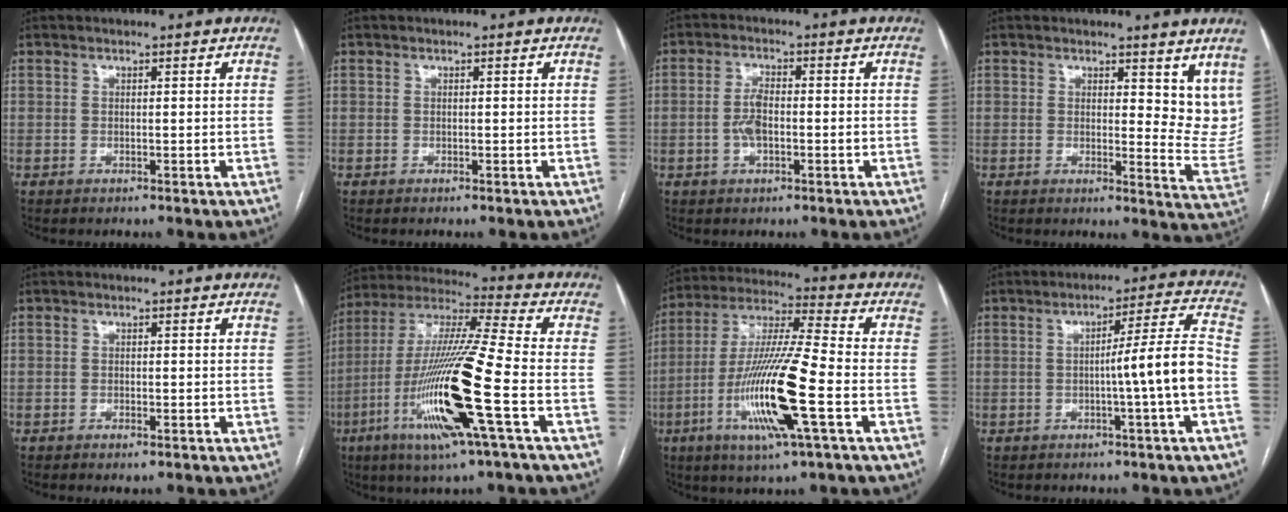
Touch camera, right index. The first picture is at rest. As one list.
[{"total": 0.0}, {"total": 4.0, "force": [-0.8, 1.5, 3.6], "torque": [-0.083, 0.007, -0.014]}, {"total": 8.7, "force": [6.6, 3.7, 4.1], "torque": [-0.031, -0.033, 0.068]}, {"total": 1.1, "force": [-0.8, 0.3, 0.7], "torque": [-0.013, -0.002, -0.007]}, {"total": 20.0, "force": [-6.5, 0.0, 18.9], "torque": [-0.404, -0.025, -0.129]}, {"total": 17.2, "force": [-5.4, 0.4, 16.4], "torque": [-0.333, -0.015, -0.102]}, {"total": 8.4, "force": [-2.0, -1.4, 8.1], "torque": [-0.115, 0.012, -0.027]}]